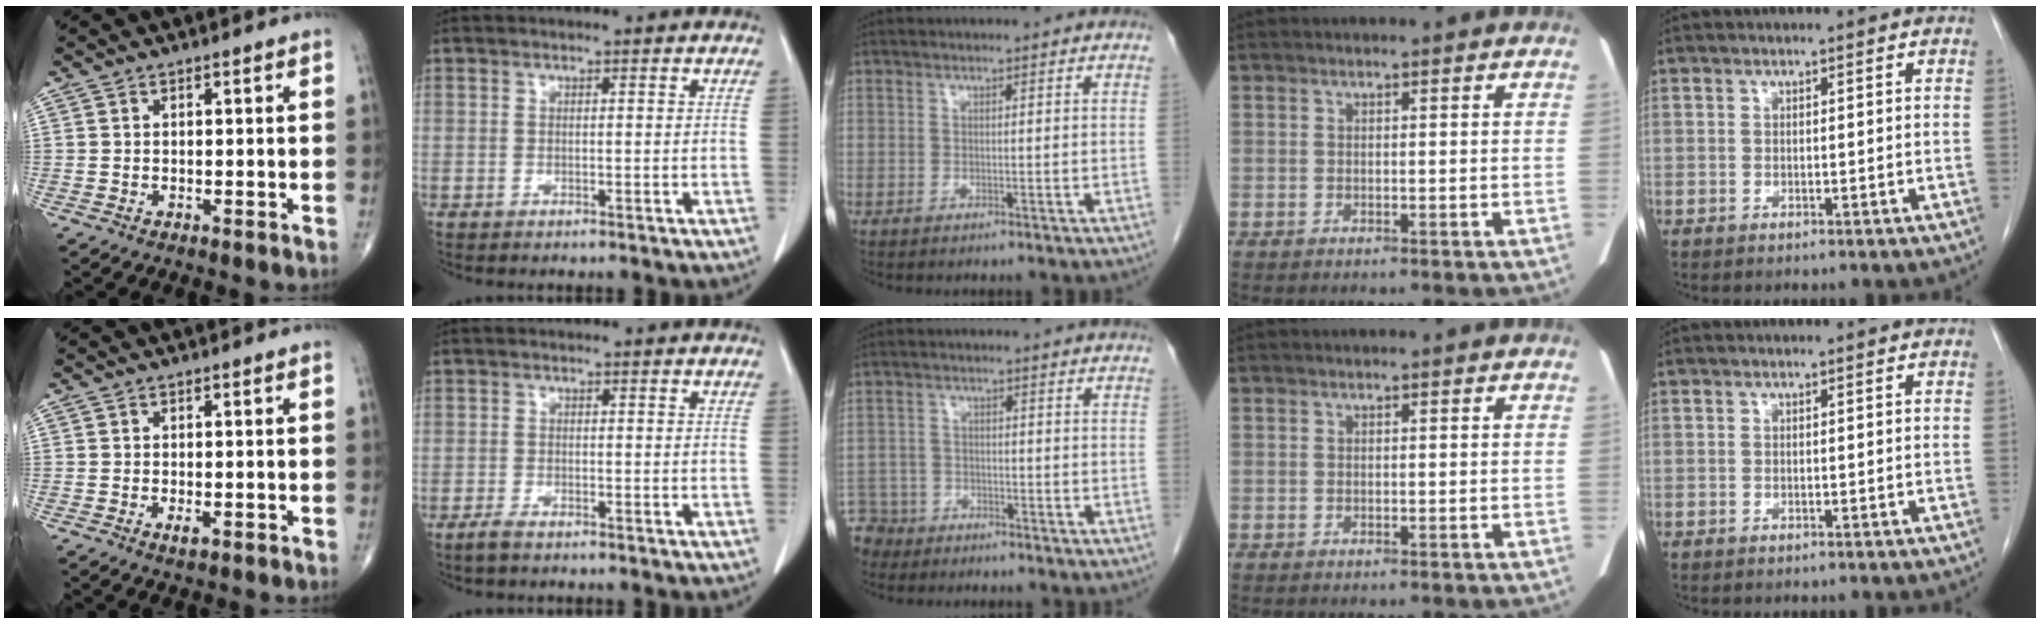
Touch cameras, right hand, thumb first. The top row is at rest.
{"thumb": {"total": 1.7, "force": [-0.6, 0.7, 1.4], "torque": [-0.025, -0.003, -0.008]}, "index": {"total": 1.7, "force": [-1.3, 0.4, 1.0], "torque": [-0.027, -0.002, -0.023]}, "middle": {"total": 5.4, "force": [-4.4, 3.0, -0.7], "torque": [0.014, 0.001, -0.085]}}